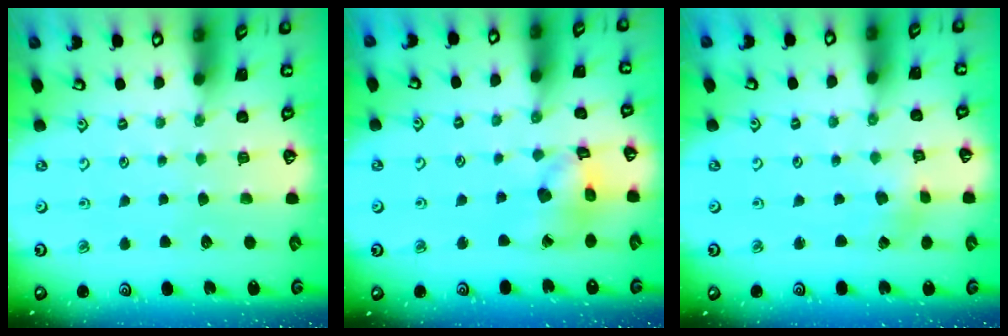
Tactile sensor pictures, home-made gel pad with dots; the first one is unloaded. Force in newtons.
{"total": 12.0, "press": 11.9, "slide": 1.5}
{"total": 1.0, "press": 1.0, "slide": 0.0}